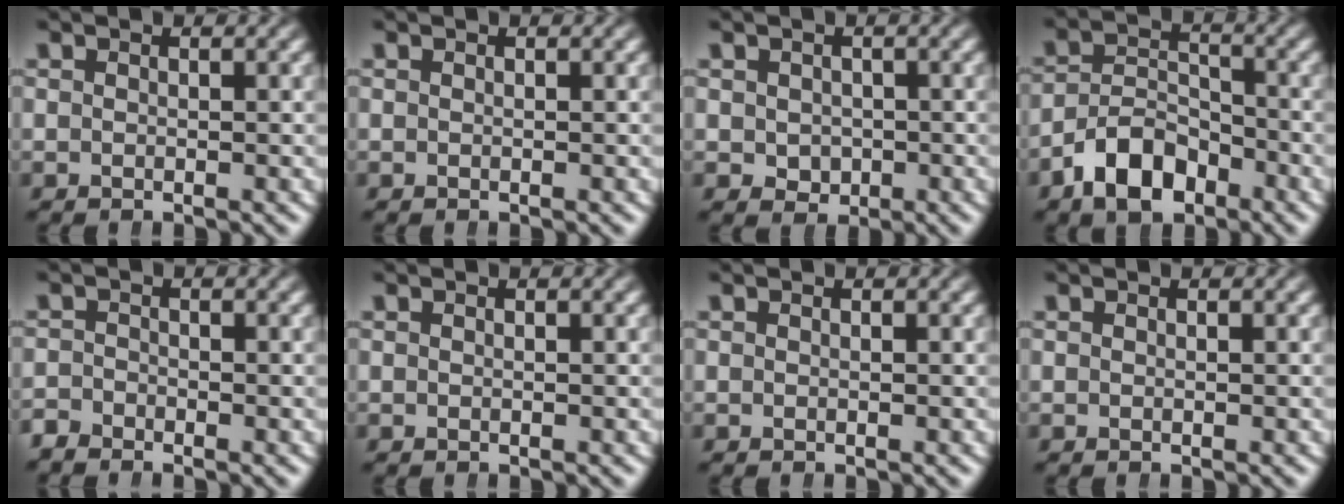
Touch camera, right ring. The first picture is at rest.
{"total": 0.0}
{"total": 1.9, "force": [-0.2, 1.7, 0.8], "torque": [-0.010, -0.016, 0.010]}
{"total": 5.7, "force": [-3.4, 3.3, 3.1], "torque": [-0.039, -0.011, -0.055]}
{"total": 1.7, "force": [-1.6, 0.4, -0.1], "torque": [0.004, -0.013, -0.029]}
{"total": 0.0}
{"total": 0.0}
{"total": 0.0}